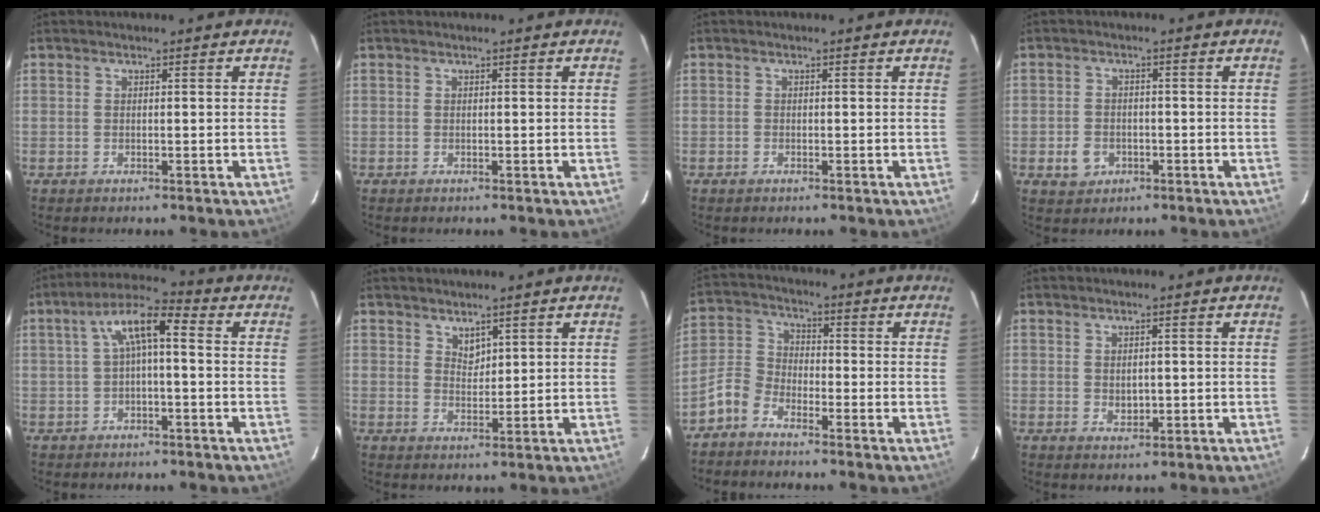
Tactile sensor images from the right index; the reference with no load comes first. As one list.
[{"total": 0.0}, {"total": 0.5, "force": [-0.4, 0.3, 0.1], "torque": [-0.001, 0.001, -0.007]}, {"total": 4.3, "force": [-1.6, 3.7, 1.7], "torque": [-0.043, 0.006, -0.018]}, {"total": 7.2, "force": [0.3, 2.2, 6.9], "torque": [-0.136, 0.026, 0.005]}, {"total": 2.5, "force": [2.0, 1.3, 0.8], "torque": [-0.009, 0.000, 0.037]}, {"total": 5.5, "force": [-4.0, 3.1, 2.1], "torque": [-0.053, 0.018, -0.093]}, {"total": 2.4, "force": [0.0, 1.8, 1.5], "torque": [-0.023, -0.002, 0.005]}]